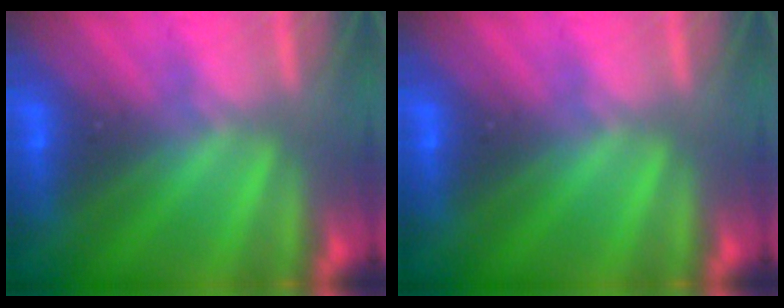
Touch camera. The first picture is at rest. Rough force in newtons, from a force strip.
{"total": 0.0}